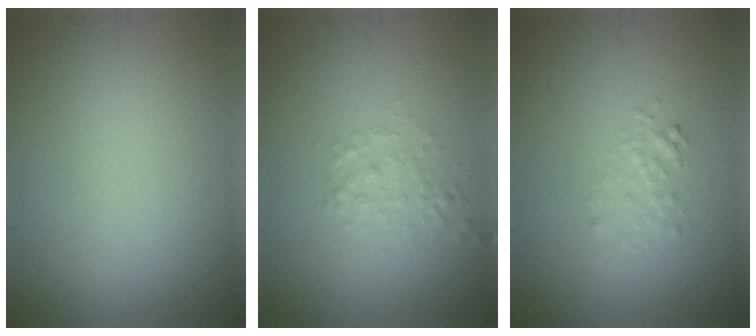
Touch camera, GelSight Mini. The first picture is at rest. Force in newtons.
{"total": 1.4, "press": 1.4, "slide": 0.1}
{"total": 1.4, "press": 1.4, "slide": 0.1}